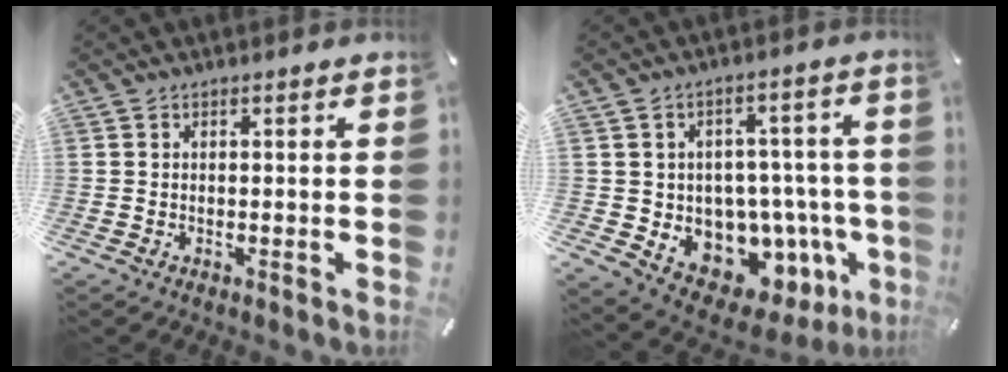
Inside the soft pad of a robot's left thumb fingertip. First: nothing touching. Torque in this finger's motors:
{"motor_torque": [2.30, 2.71, 0.41, 0.09, 0.10]}